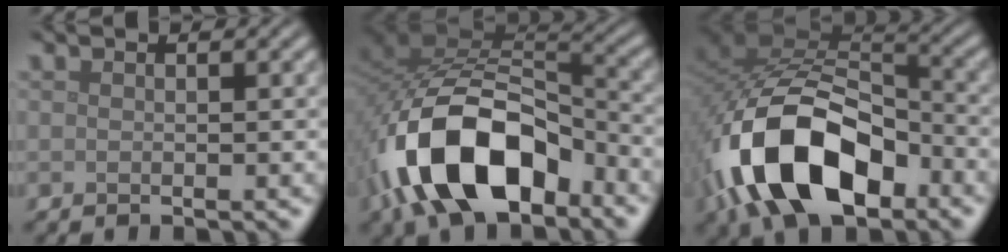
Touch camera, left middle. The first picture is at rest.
{"total": 13.3, "force": [-6.4, 7.1, 9.2], "torque": [-0.177, -0.008, -0.118]}
{"total": 13.8, "force": [-6.1, 7.7, 9.7], "torque": [-0.194, -0.009, -0.110]}